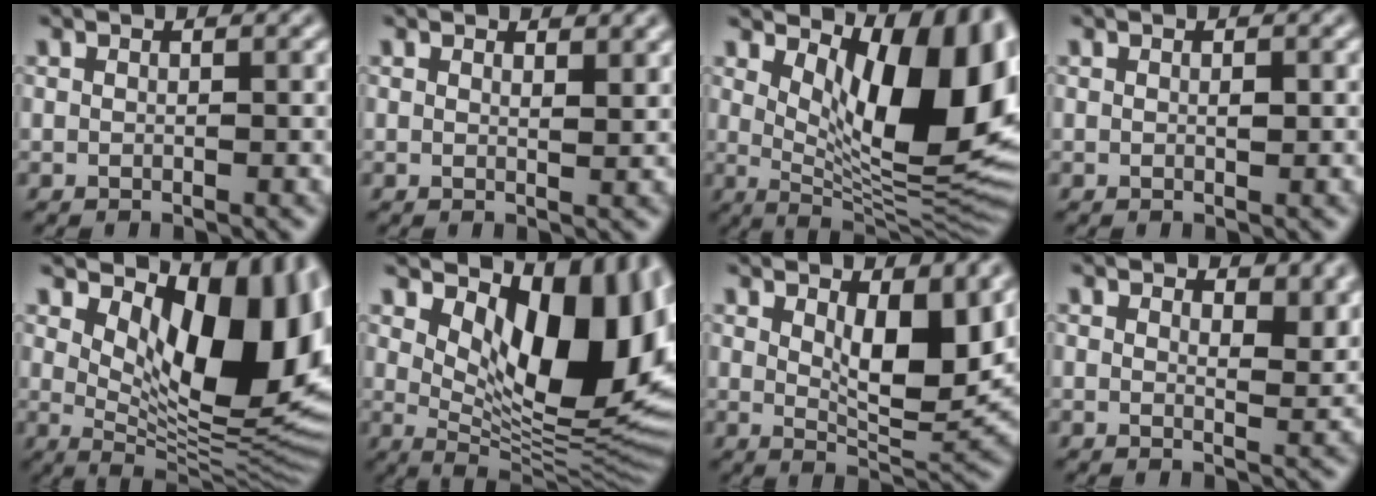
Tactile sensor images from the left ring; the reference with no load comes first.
{"total": 1.2, "force": [1.0, 0.2, 0.7], "torque": [-0.009, -0.002, 0.017]}
{"total": 13.0, "force": [4.2, 5.2, 11.1], "torque": [-0.141, -0.010, 0.073]}
{"total": 0.5, "force": [0.0, 0.2, 0.5], "torque": [-0.008, -0.001, 0.001]}
{"total": 14.2, "force": [4.3, 7.0, 11.6], "torque": [-0.139, -0.007, 0.078]}
{"total": 14.2, "force": [4.5, 6.9, 11.5], "torque": [-0.141, -0.007, 0.083]}
{"total": 6.2, "force": [2.0, 2.2, 5.4], "torque": [-0.084, -0.010, 0.037]}
{"total": 3.6, "force": [2.2, 1.5, 2.3], "torque": [-0.031, -0.004, 0.033]}